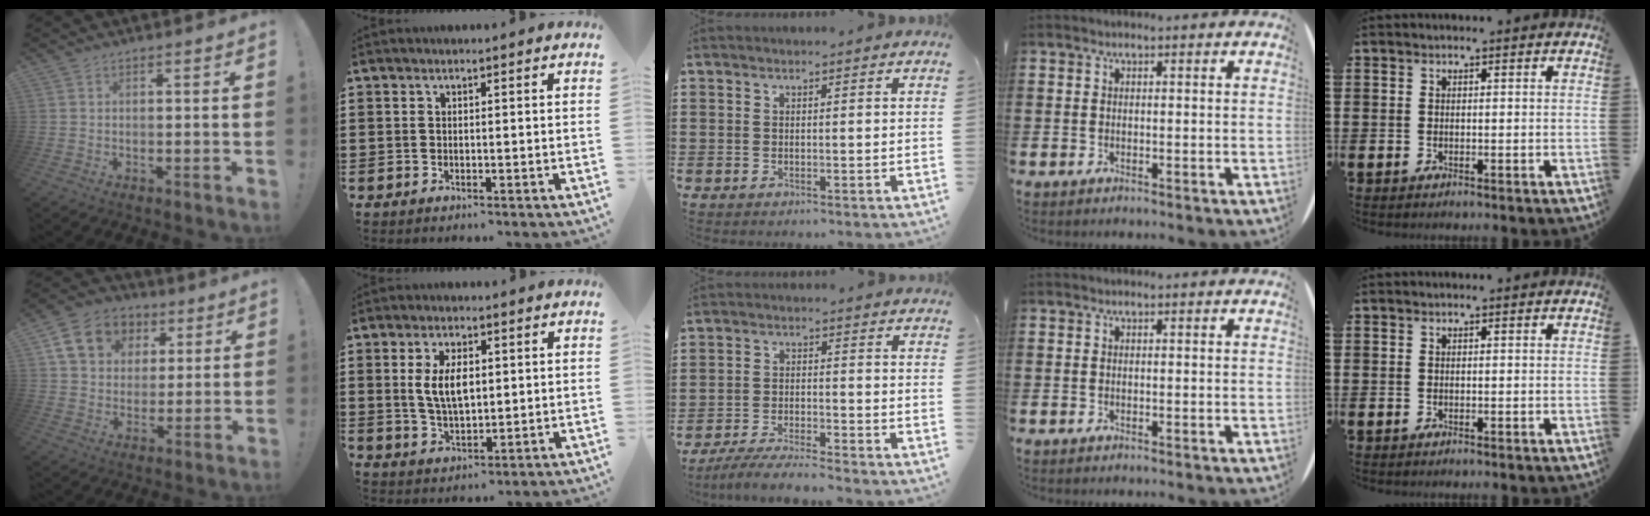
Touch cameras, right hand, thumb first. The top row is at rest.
{"thumb": {"total": 14.5, "force": [5.6, 11.7, 6.6], "torque": [-0.092, -0.014, 0.113]}, "index": {"total": 6.2, "force": [1.0, 3.0, 5.3], "torque": [-0.101, 0.007, 0.014]}, "middle": {"total": 4.6, "force": [-4.3, 0.0, 1.4], "torque": [-0.040, -0.008, -0.090]}}